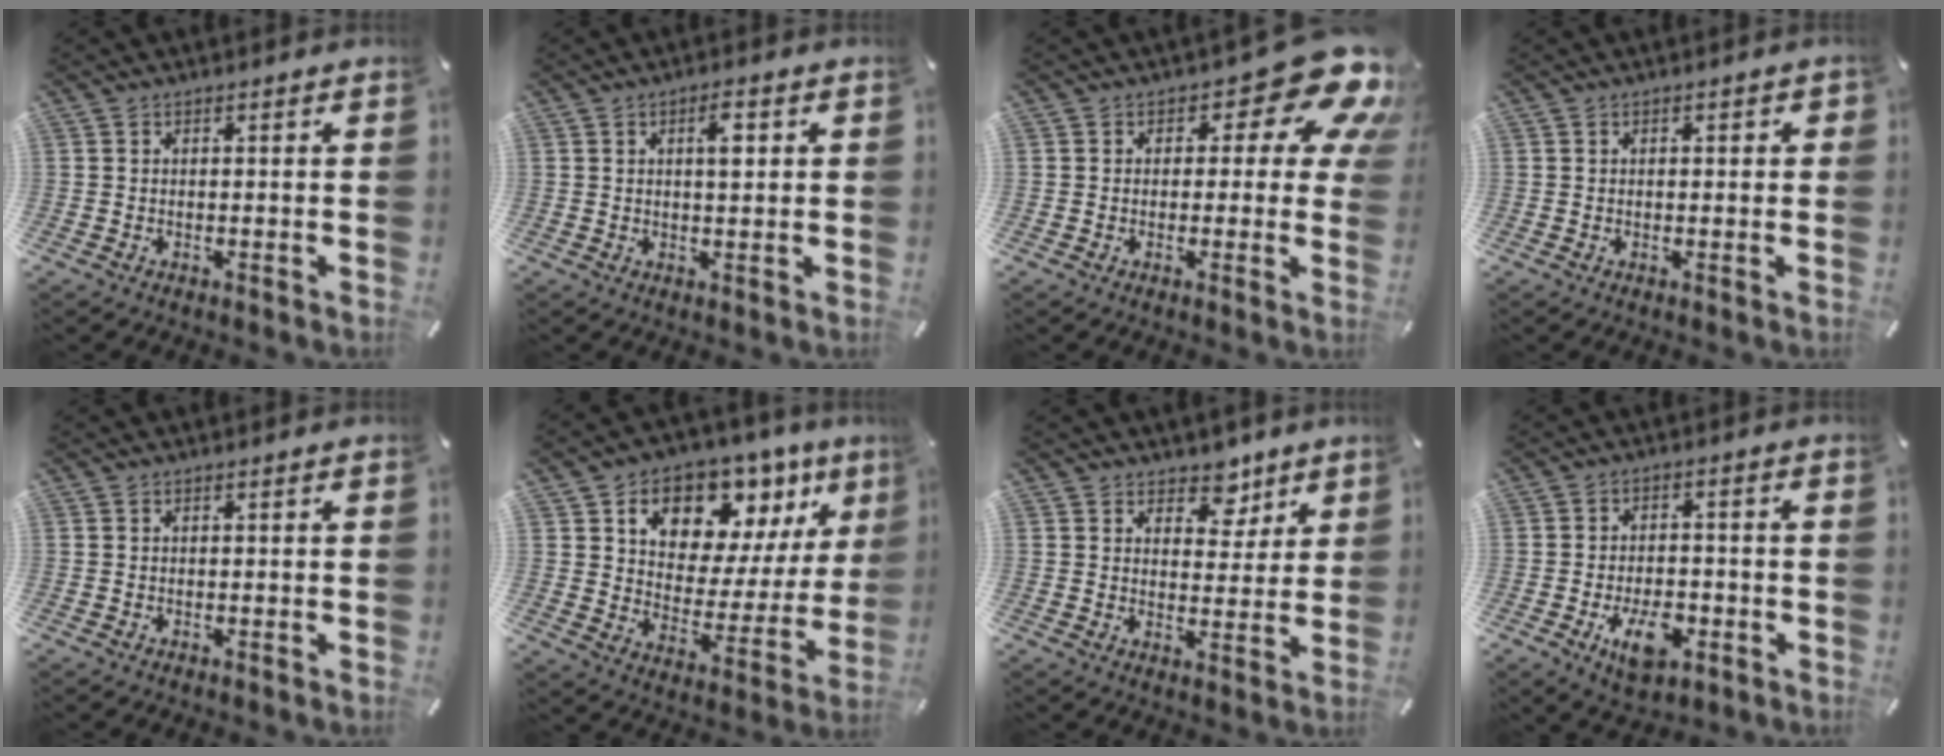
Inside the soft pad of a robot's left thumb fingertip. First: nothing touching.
{"total": 4.3, "force": [1.1, 1.5, 3.9], "torque": [-0.058, -0.002, 0.011]}
{"total": 12.7, "force": [5.9, 5.9, 9.6], "torque": [-0.117, -0.040, 0.099]}
{"total": 0.7, "force": [0.0, 0.5, 0.5], "torque": [-0.010, 0.003, -0.001]}
{"total": 0.0}
{"total": 12.5, "force": [8.1, 8.4, 4.6], "torque": [-0.070, -0.071, 0.142]}
{"total": 7.2, "force": [5.0, 4.8, 1.7], "torque": [-0.002, -0.036, 0.084]}
{"total": 8.9, "force": [-3.5, 5.2, 6.3], "torque": [-0.096, 0.004, -0.063]}